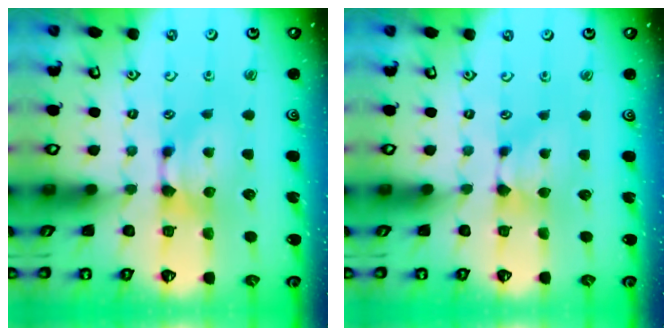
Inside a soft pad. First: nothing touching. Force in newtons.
{"total": 1.1, "press": 0.7, "slide": 0.8}